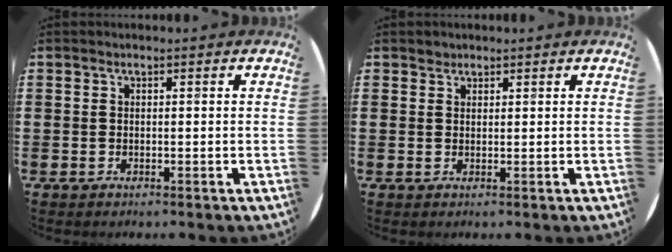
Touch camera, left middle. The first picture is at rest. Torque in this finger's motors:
{"motor_torque": [0.08, -0.05, -0.02, 0.00]}